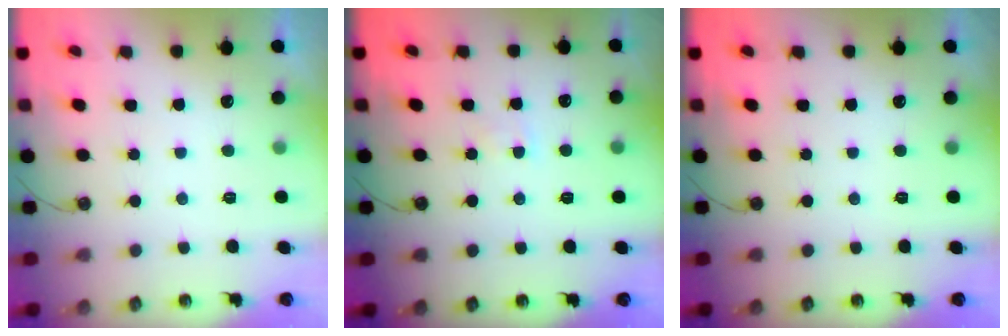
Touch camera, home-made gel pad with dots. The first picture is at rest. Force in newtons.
{"total": 2.4, "press": 2.4, "slide": 0.4}
{"total": 0.0}